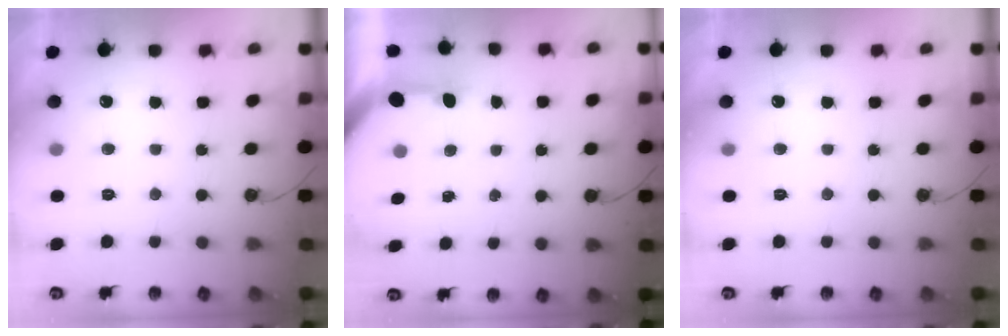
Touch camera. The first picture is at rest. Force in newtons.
{"total": 3.2, "press": 3.2, "slide": 0.3}
{"total": 0.0}